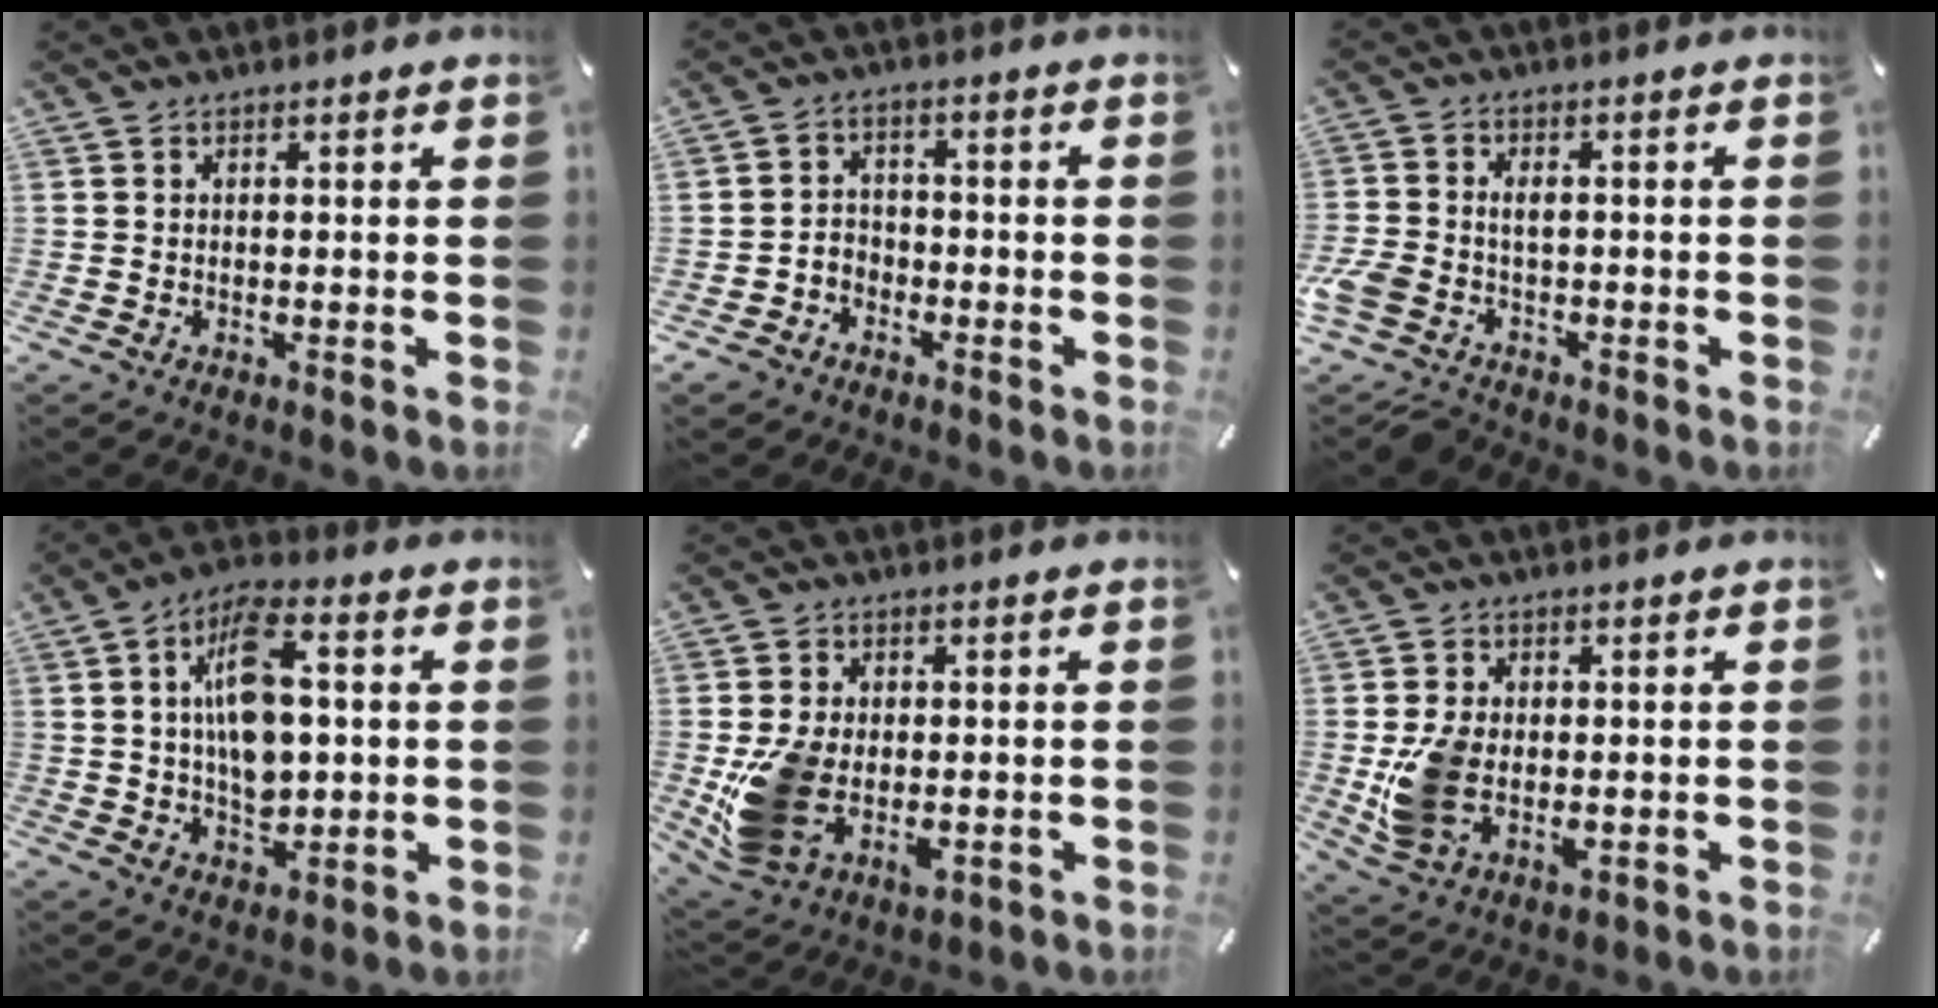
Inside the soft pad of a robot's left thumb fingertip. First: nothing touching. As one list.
[{"total": 4.5, "force": [-3.0, 3.3, 0.7], "torque": [-0.017, 0.012, -0.060]}, {"total": 6.2, "force": [-2.4, 4.4, 3.7], "torque": [-0.090, 0.008, -0.045]}, {"total": 13.2, "force": [1.6, 8.1, 10.4], "torque": [-0.197, 0.008, 0.026]}, {"total": 10.8, "force": [-1.4, 7.7, 7.5], "torque": [-0.171, -0.003, -0.019]}, {"total": 8.9, "force": [-0.8, 6.3, 6.2], "torque": [-0.139, 0.000, -0.013]}]